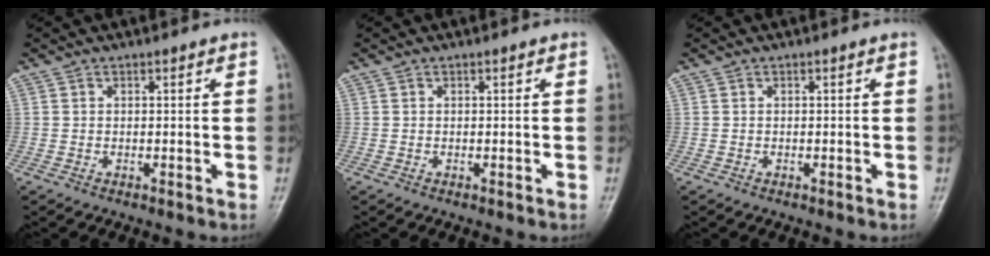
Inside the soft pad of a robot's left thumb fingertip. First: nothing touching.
{"total": 0.0}
{"total": 0.0}